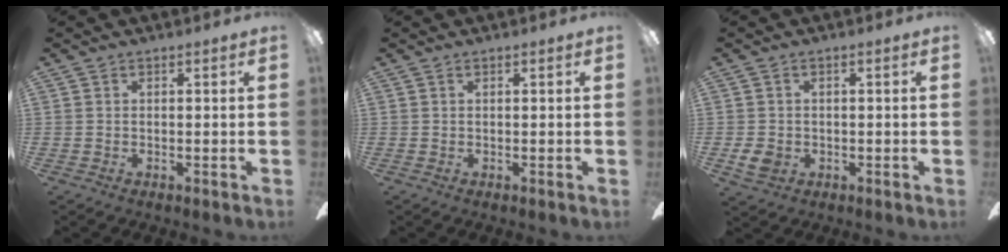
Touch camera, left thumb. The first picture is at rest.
{"total": 0.0}
{"total": 3.9, "force": [-0.9, 2.9, 2.4], "torque": [-0.060, 0.001, -0.019]}